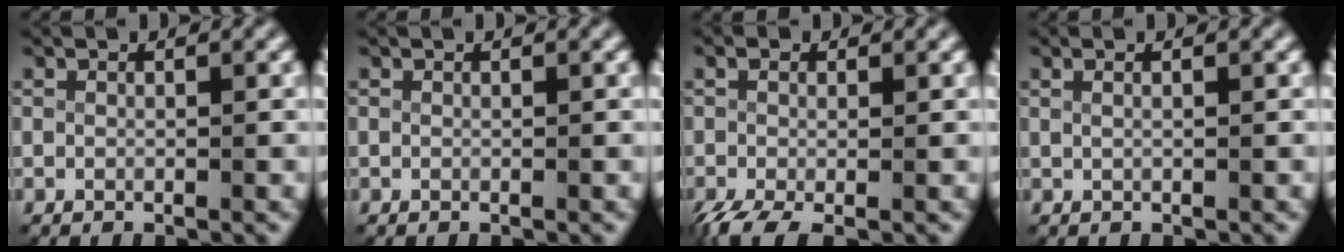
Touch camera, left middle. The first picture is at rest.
{"total": 0.0}
{"total": 3.4, "force": [-2.2, 1.6, 2.2], "torque": [-0.057, -0.028, -0.019]}
{"total": 0.7, "force": [0.3, -0.3, 0.6], "torque": [-0.013, -0.001, 0.008]}